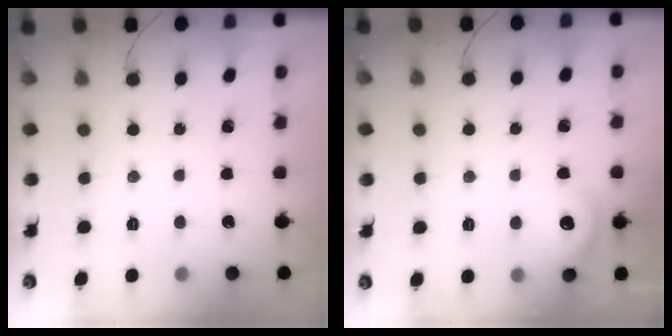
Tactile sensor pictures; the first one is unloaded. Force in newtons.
{"total": 8.2, "press": 8.1, "slide": 1.4}